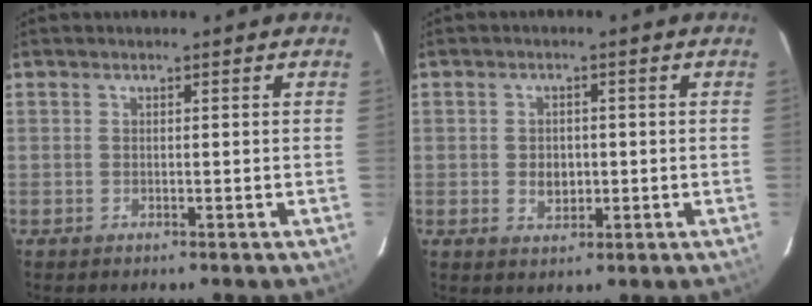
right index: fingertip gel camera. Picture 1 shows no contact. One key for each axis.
{"total": 3.7, "fx": -0.5, "fy": 2.9, "fz": 2.3, "tx": -0.040, "ty": 0.000, "tz": -0.004}